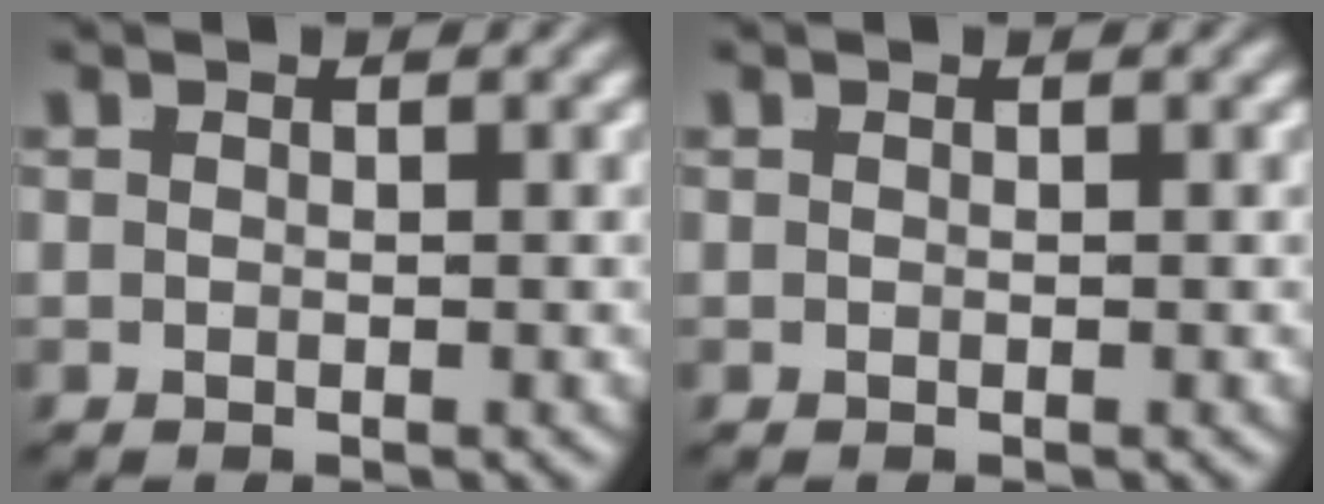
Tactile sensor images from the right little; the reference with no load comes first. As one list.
[{"total": 0.0}]